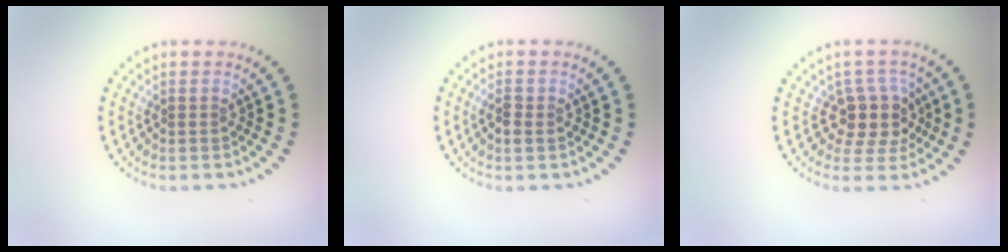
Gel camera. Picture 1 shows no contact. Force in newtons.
{"total": 1.5, "press": 1.5, "slide": 0.1}
{"total": 3.7, "press": 2.9, "slide": 2.2}